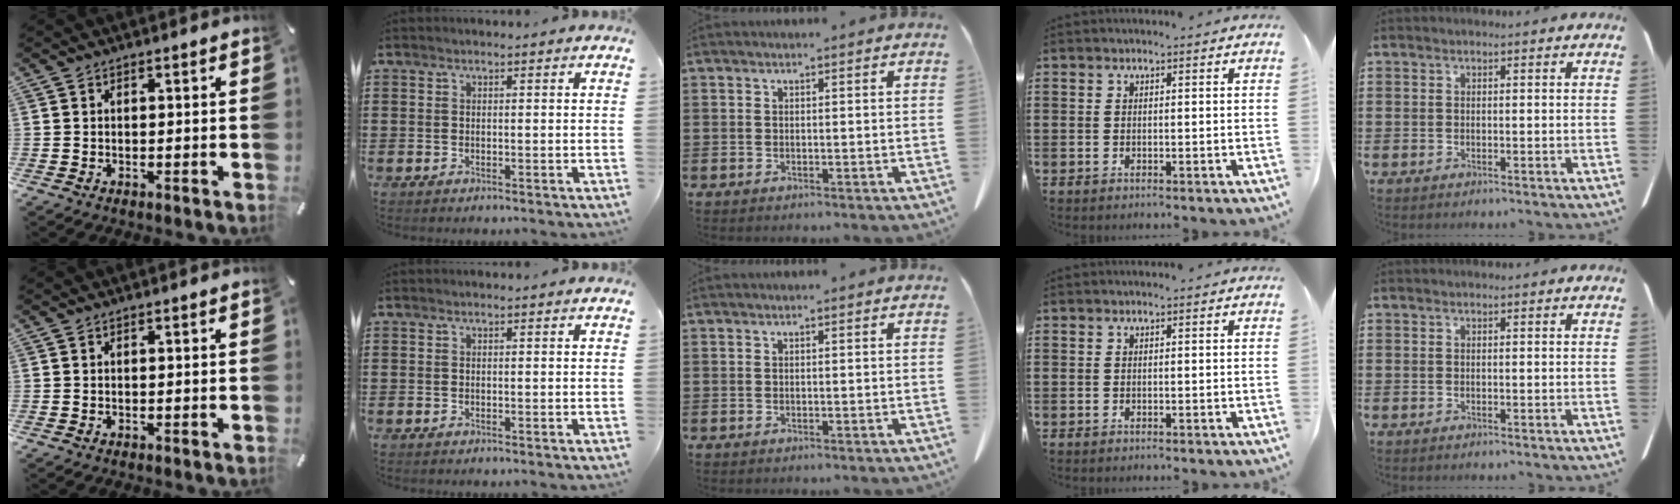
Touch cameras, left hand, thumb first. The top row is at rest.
{}